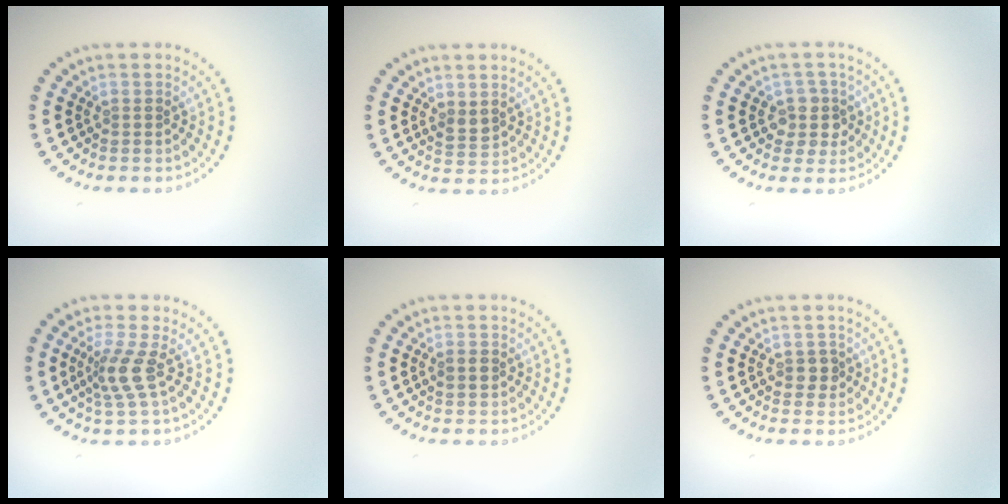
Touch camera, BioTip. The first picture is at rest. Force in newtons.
{"total": 1.2, "press": 1.1, "slide": 0.5}
{"total": 2.8, "press": 2.4, "slide": 1.4}
{"total": 2.8, "press": 2.1, "slide": 1.9}
{"total": 1.2, "press": 1.2, "slide": 0.2}
{"total": 1.4, "press": 1.4, "slide": 0.3}